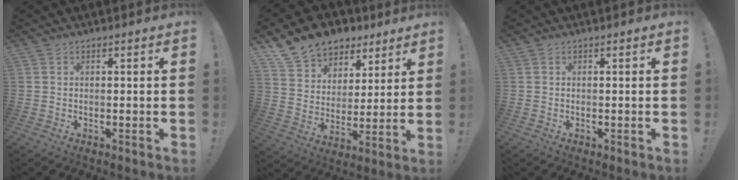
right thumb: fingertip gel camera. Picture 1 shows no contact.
{"total": 13.9, "force": [10.3, 8.7, 3.3], "torque": [-0.059, -0.075, 0.197]}
{"total": 0.0}